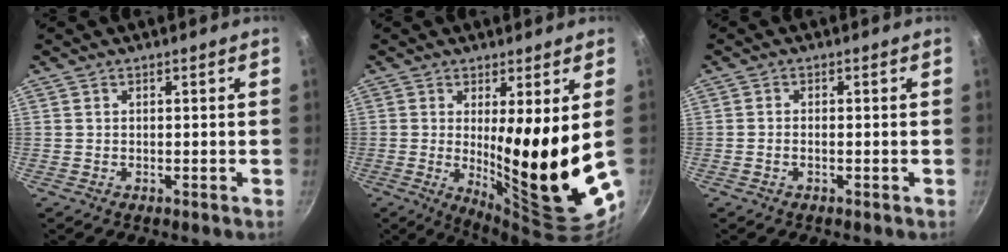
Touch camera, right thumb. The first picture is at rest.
{"total": 17.4, "force": [0.5, 3.1, 17.1], "torque": [-0.239, -0.040, 0.025]}
{"total": 1.0, "force": [-0.5, 0.4, 0.8], "torque": [-0.026, 0.007, -0.014]}